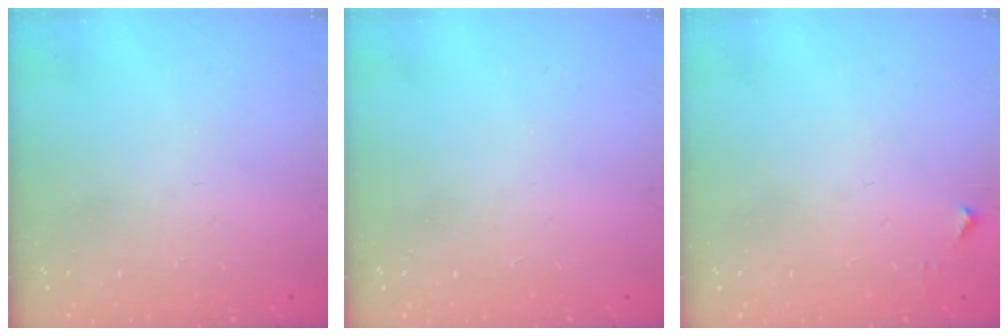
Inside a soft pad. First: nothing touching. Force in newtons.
{"total": 0.0}
{"total": 3.4, "press": 3.4, "slide": 0.4}